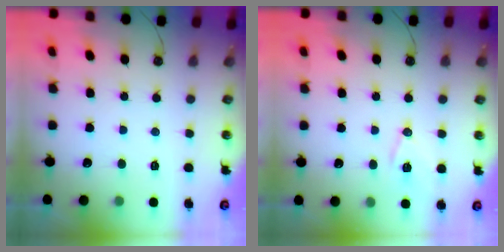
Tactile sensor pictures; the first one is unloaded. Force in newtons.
{"total": 9.0, "press": 8.6, "slide": 2.7}